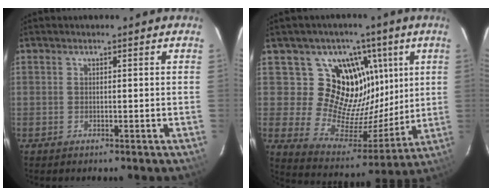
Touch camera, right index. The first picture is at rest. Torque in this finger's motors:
{"motor_torque": [0.79, -0.06, 0.43, 0.05]}